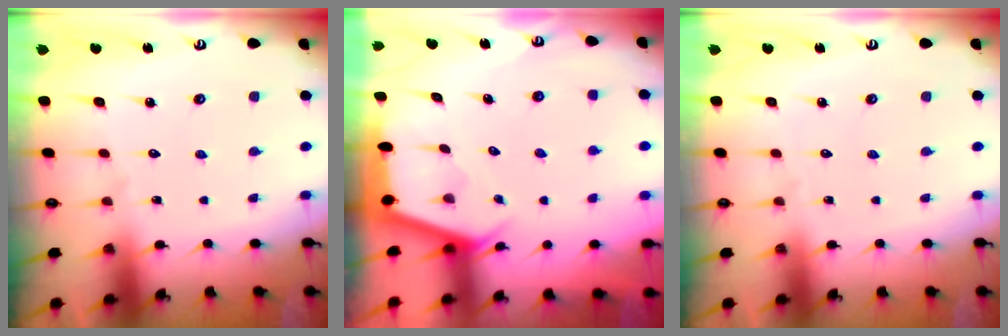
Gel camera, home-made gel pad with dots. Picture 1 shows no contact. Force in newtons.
{"total": 2.9, "press": 2.9, "slide": 0.3}
{"total": 0.0}